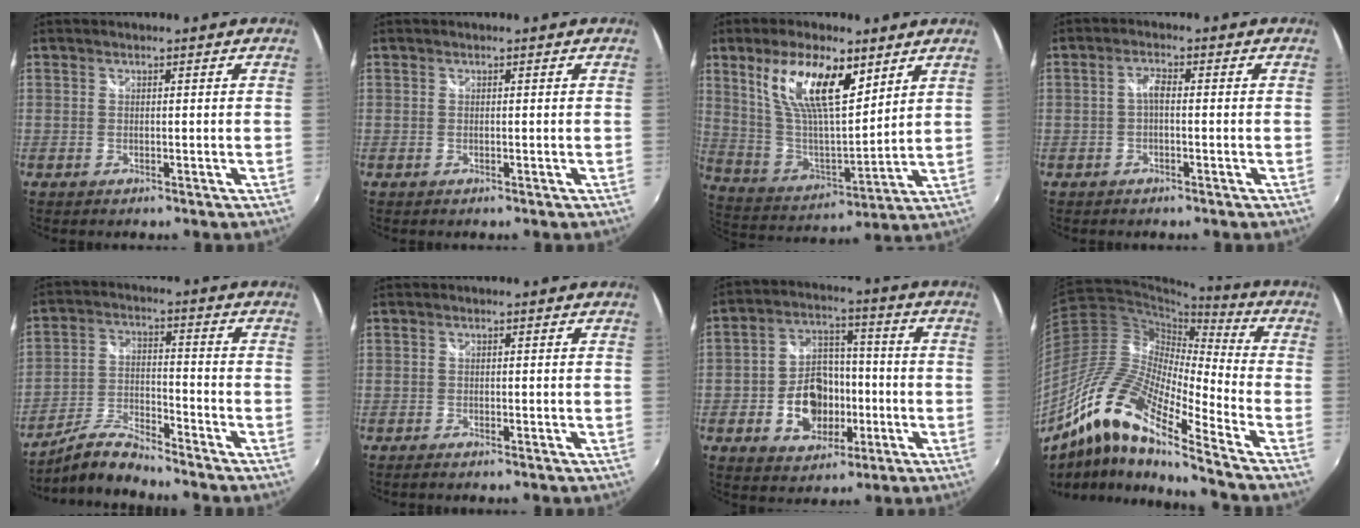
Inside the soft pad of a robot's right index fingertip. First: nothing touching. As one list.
[{"total": 0.0}, {"total": 16.9, "force": [8.9, 6.3, 12.9], "torque": [-0.243, 0.006, 0.176]}, {"total": 2.1, "force": [-0.5, 0.8, 1.9], "torque": [-0.039, 0.007, -0.011]}, {"total": 7.6, "force": [-7.3, 0.2, 2.2], "torque": [-0.052, 0.013, -0.147]}, {"total": 1.1, "force": [-1.0, 0.1, 0.5], "torque": [-0.012, -0.006, -0.019]}, {"total": 12.1, "force": [-3.7, 9.0, 7.1], "torque": [-0.151, 0.022, -0.051]}, {"total": 16.4, "force": [-10.6, 2.5, 12.3], "torque": [-0.229, -0.001, -0.226]}]